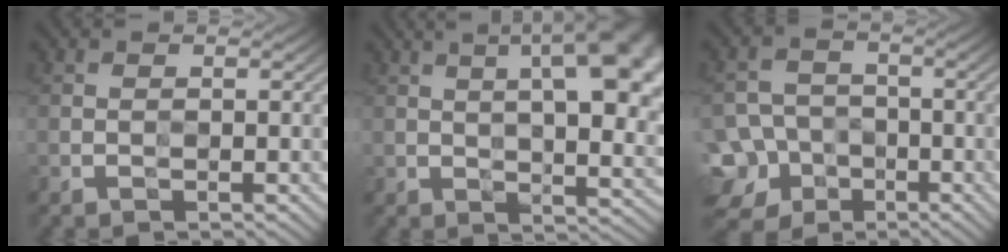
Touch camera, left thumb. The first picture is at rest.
{"total": 13.3, "force": [4.5, 5.1, 11.4], "torque": [-0.121, 0.034, 0.058]}
{"total": 9.2, "force": [-5.0, 7.4, 2.3], "torque": [-0.063, -0.033, -0.094]}